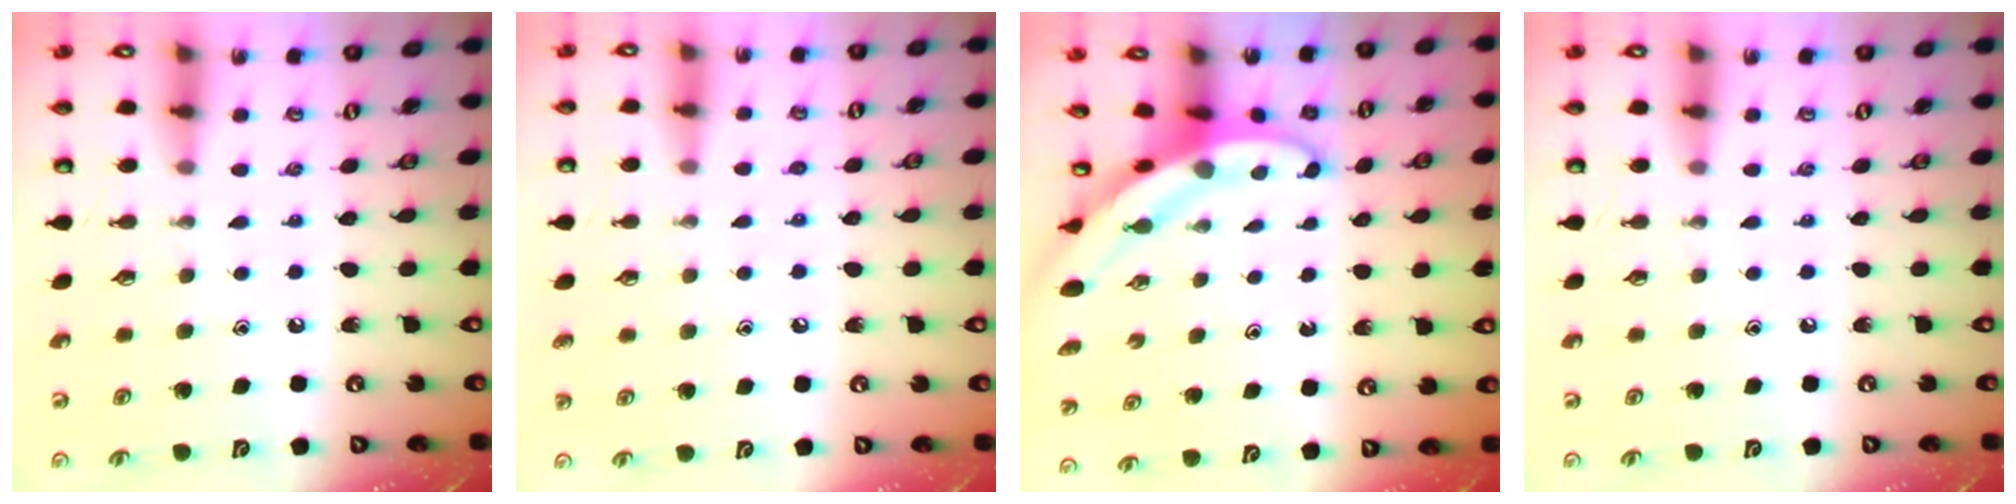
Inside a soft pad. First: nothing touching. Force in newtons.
{"total": 4.5, "press": 4.4, "slide": 0.7}
{"total": 5.1, "press": 5.1, "slide": 0.4}
{"total": 0.0}